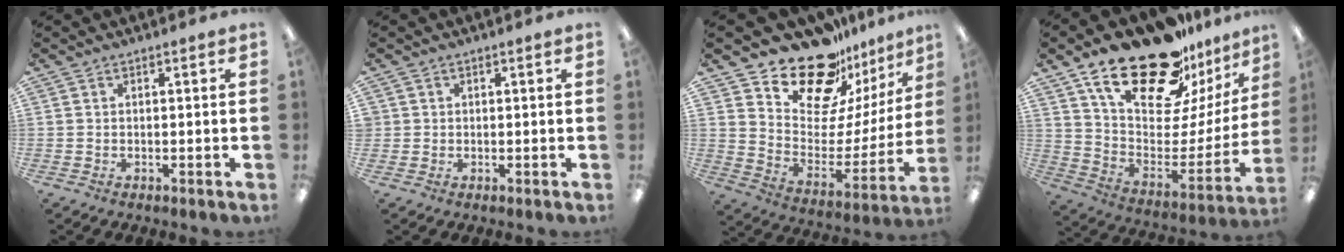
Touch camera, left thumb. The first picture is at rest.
{"total": 1.0, "force": [0.2, 0.9, -0.4], "torque": [0.008, 0.002, 0.003]}
{"total": 20.4, "force": [17.2, 8.8, 6.5], "torque": [-0.106, -0.134, 0.301]}
{"total": 26.2, "force": [19.6, 10.5, 13.9], "torque": [-0.217, -0.128, 0.340]}